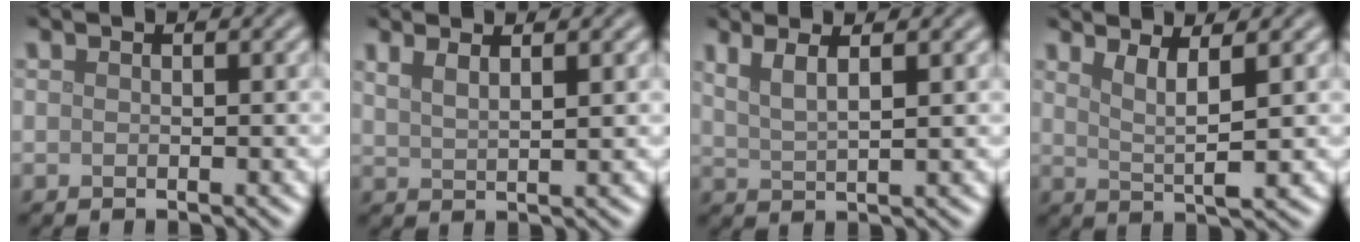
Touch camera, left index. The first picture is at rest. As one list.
[{"total": 2.5, "force": [1.5, 0.8, 1.7], "torque": [-0.019, 0.008, 0.019]}, {"total": 2.9, "force": [1.5, 0.8, 2.3], "torque": [-0.036, 0.007, 0.025]}, {"total": 2.9, "force": [1.4, 0.5, 2.5], "torque": [-0.044, -0.008, 0.029]}]